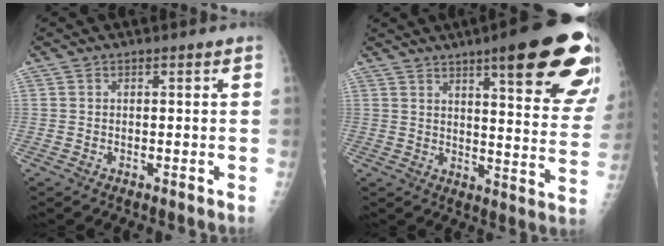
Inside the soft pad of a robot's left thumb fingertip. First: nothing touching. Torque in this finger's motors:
{"motor_torque": [2.43, 2.15, 1.52, -1.24, 0.35]}